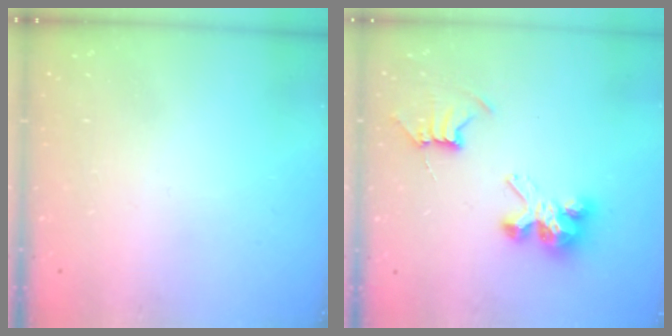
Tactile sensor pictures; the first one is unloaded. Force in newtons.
{"total": 7.7, "press": 7.7, "slide": 0.3}